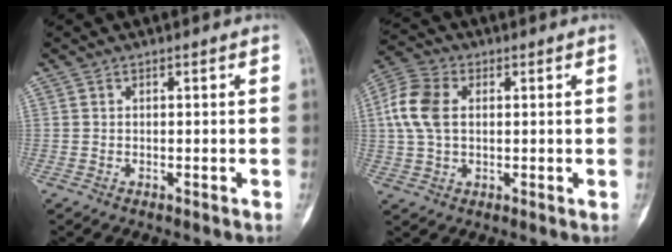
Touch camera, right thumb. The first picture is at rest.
{"total": 9.3, "force": [1.3, 6.3, 6.7], "torque": [-0.150, 0.018, 0.023]}